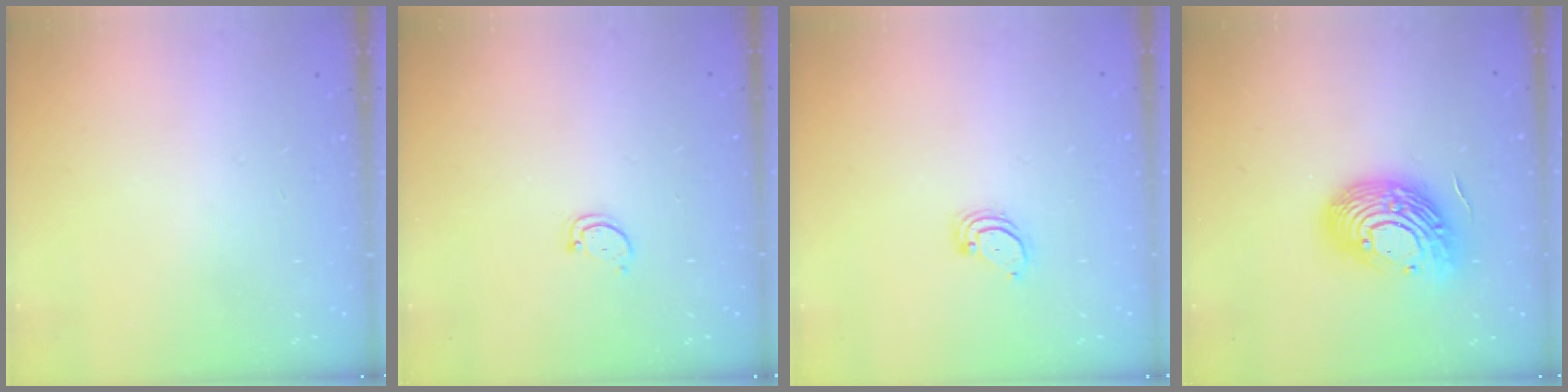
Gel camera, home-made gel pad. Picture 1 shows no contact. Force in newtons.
{"total": 2.6, "press": 2.5, "slide": 0.4}
{"total": 2.2, "press": 2.2, "slide": 0.3}
{"total": 17.0, "press": 16.9, "slide": 1.2}